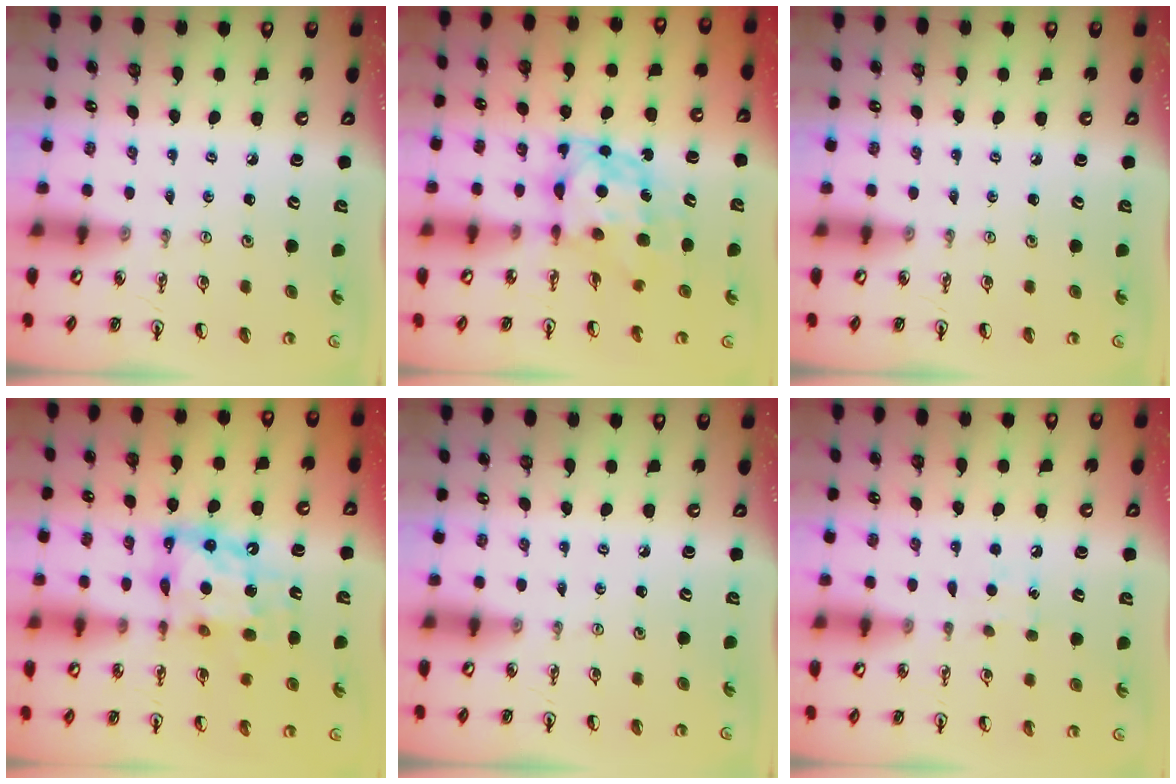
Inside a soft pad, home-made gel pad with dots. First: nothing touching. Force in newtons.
{"total": 8.1, "press": 8.0, "slide": 0.6}
{"total": 0.0}
{"total": 11.7, "press": 11.6, "slide": 1.1}
{"total": 0.0}
{"total": 5.6, "press": 5.6, "slide": 0.6}